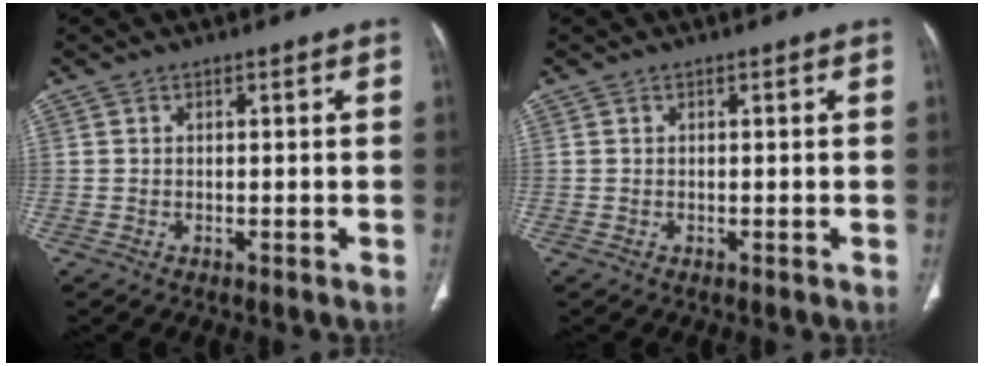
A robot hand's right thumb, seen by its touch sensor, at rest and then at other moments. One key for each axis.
{"total": 0.0}